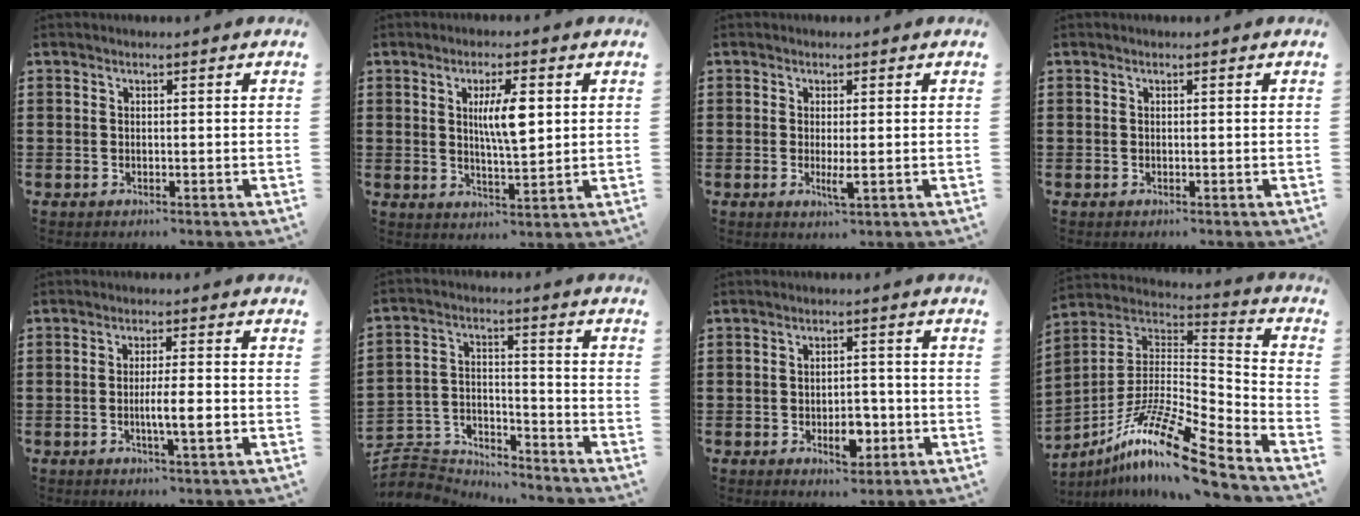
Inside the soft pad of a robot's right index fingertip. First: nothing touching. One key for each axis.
{"total": 6.6, "fx": 1.6, "fy": 1.7, "fz": 6.2, "tx": -0.115, "ty": 0.003, "tz": 0.023}
{"total": 2.5, "fx": -0.4, "fy": 0.4, "fz": 2.4, "tx": -0.050, "ty": -0.007, "tz": -0.009}
{"total": 0.0}
{"total": 4.6, "fx": -1.2, "fy": 0.4, "fz": 4.5, "tx": -0.075, "ty": -0.003, "tz": -0.022}
{"total": 5.4, "fx": -5.1, "fy": 1.6, "fz": 0.1, "tx": -0.018, "ty": 0.006, "tz": -0.109}
{"total": 5.5, "fx": -1.9, "fy": 2.9, "fz": 4.2, "tx": -0.061, "ty": 0.007, "tz": -0.032}
{"total": 14.8, "fx": -10.5, "fy": 1.6, "fz": 10.3, "tx": -0.194, "ty": 0.015, "tz": -0.197}